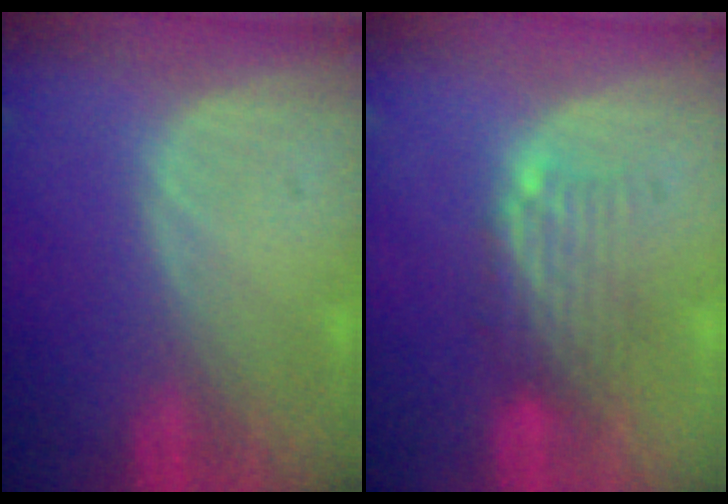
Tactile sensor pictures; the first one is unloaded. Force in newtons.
{"total": 5.0, "press": 4.3, "slide": 2.6}